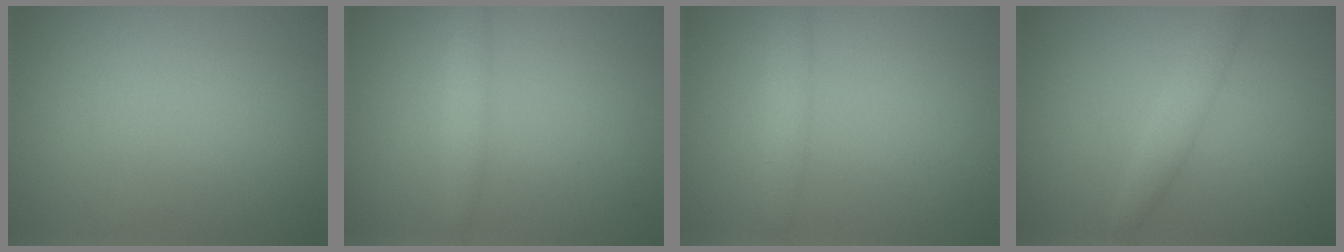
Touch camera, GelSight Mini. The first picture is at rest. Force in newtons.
{"total": 1.6, "press": 1.6, "slide": 0.1}
{"total": 1.8, "press": 1.8, "slide": 0.1}
{"total": 2.6, "press": 2.6, "slide": 0.1}